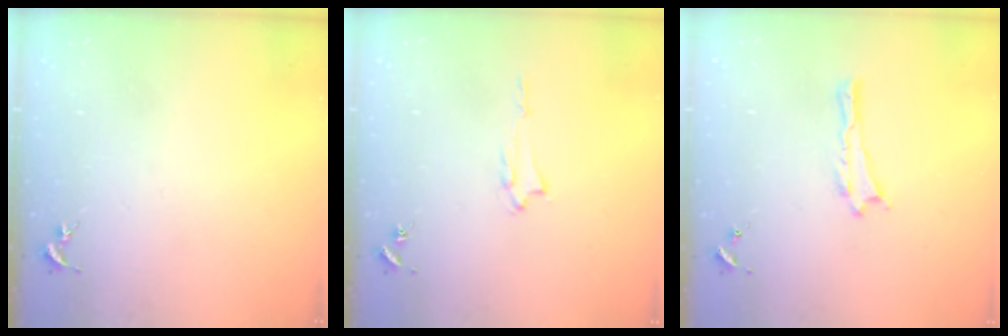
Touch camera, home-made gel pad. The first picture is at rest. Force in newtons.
{"total": 1.3, "press": 1.3, "slide": 0.2}
{"total": 0.0}